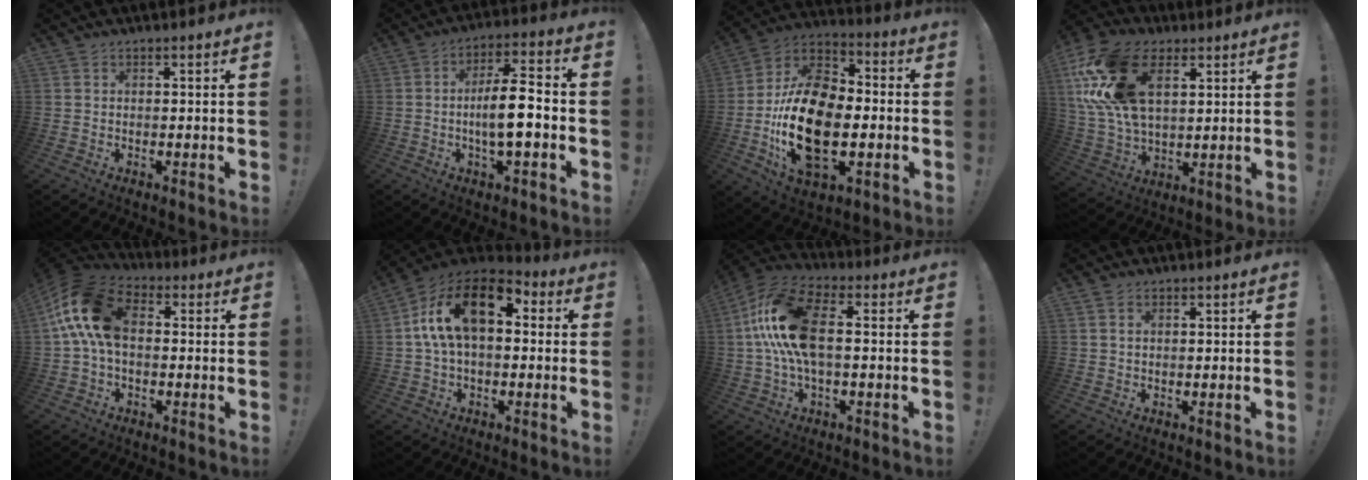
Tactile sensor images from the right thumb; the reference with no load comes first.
{"total": 11.8, "force": [-2.4, 3.1, 11.2], "torque": [-0.201, 0.009, -0.050]}
{"total": 24.0, "force": [-4.5, 14.8, 18.4], "torque": [-0.346, 0.023, -0.068]}
{"total": 22.2, "force": [8.6, 13.7, 15.2], "torque": [-0.312, -0.025, 0.157]}
{"total": 16.1, "force": [2.2, 10.0, 12.4], "torque": [-0.234, 0.010, 0.039]}
{"total": 17.7, "force": [5.0, 9.5, 14.0], "torque": [-0.251, -0.008, 0.086]}
{"total": 17.3, "force": [0.9, 8.7, 14.9], "torque": [-0.299, 0.013, 0.020]}
{"total": 1.3, "force": [0.7, 0.8, 0.8], "torque": [-0.013, 0.001, 0.011]}